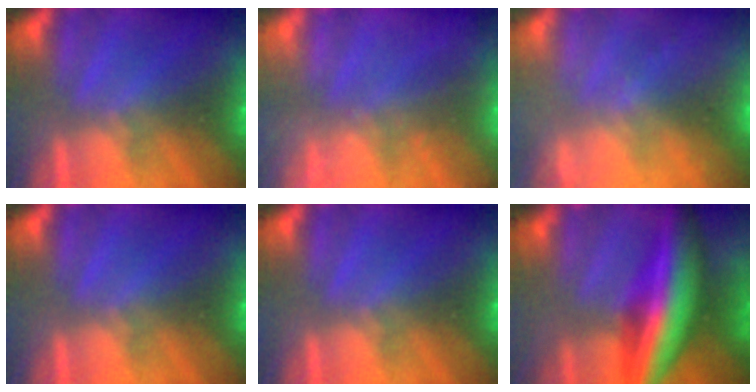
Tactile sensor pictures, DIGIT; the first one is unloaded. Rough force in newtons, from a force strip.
{"total": 2.4}
{"total": 2.4}
{"total": 0.0}
{"total": 0.0}
{"total": 8.3}